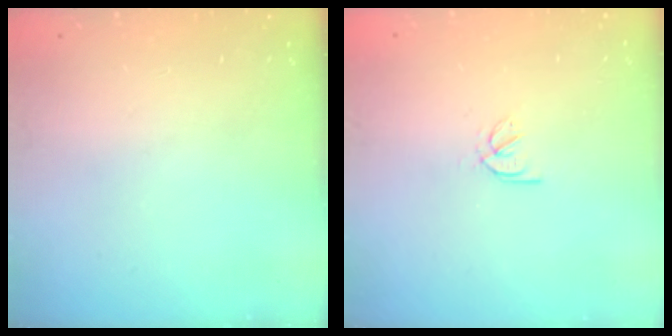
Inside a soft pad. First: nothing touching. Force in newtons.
{"total": 2.3, "press": 2.2, "slide": 0.5}